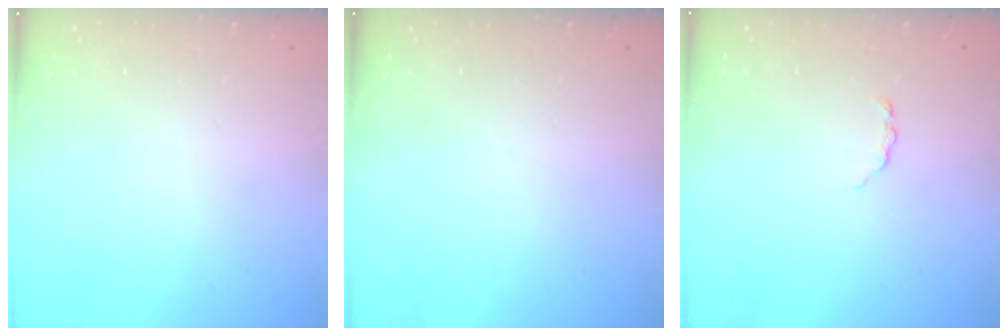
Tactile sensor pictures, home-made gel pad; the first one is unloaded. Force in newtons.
{"total": 0.0}
{"total": 3.3, "press": 3.3, "slide": 0.4}